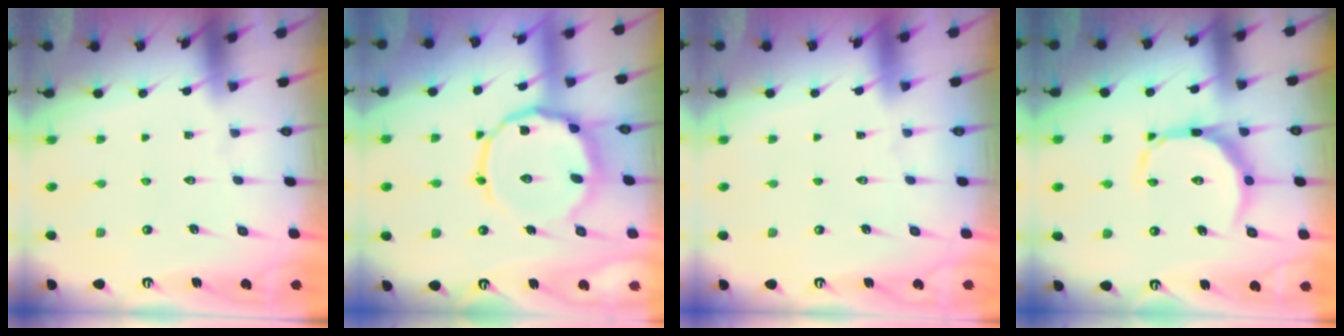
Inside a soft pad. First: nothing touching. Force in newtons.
{"total": 14.2, "press": 14.0, "slide": 2.0}
{"total": 1.6, "press": 1.6, "slide": 0.1}
{"total": 11.6, "press": 11.6, "slide": 0.4}